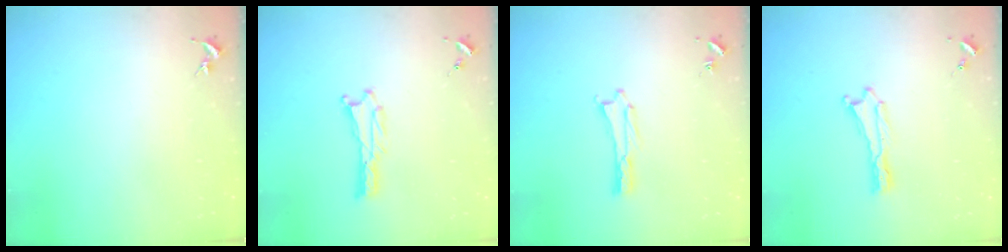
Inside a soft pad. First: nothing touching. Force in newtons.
{"total": 0.9, "press": 0.8, "slide": 0.1}
{"total": 0.5, "press": 0.5, "slide": 0.2}
{"total": 0.0}